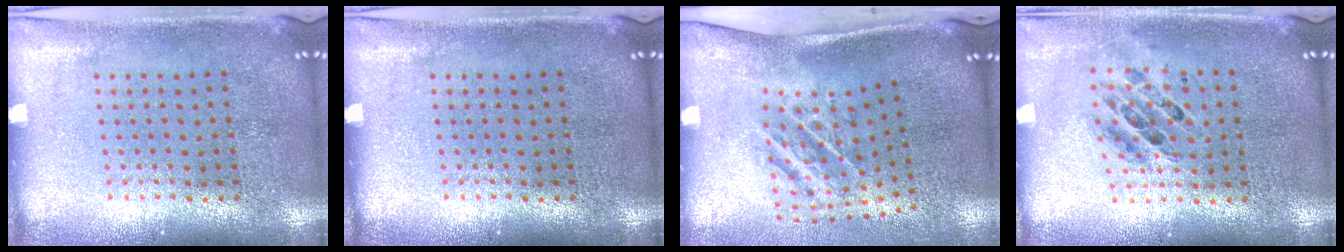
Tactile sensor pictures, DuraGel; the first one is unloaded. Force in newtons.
{"total": 0.0}
{"total": 2.2, "press": 1.3, "slide": 1.8}
{"total": 0.8, "press": 0.7, "slide": 0.1}